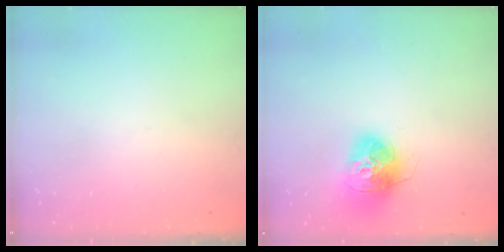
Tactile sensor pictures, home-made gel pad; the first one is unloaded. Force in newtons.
{"total": 15.7, "press": 15.6, "slide": 1.6}